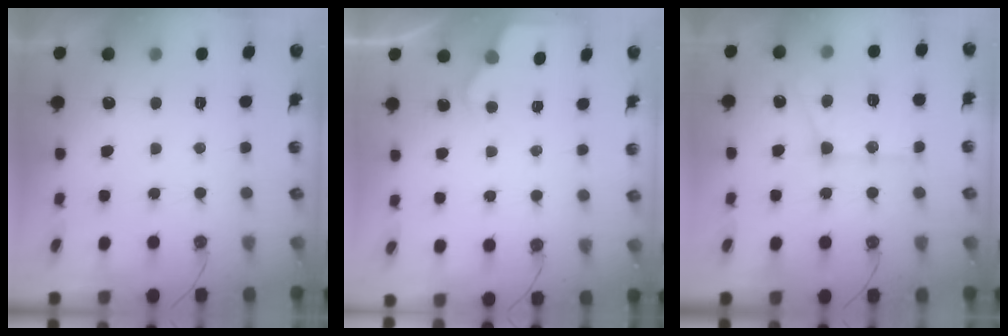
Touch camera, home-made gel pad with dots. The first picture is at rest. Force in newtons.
{"total": 3.3, "press": 3.3, "slide": 0.5}
{"total": 15.0, "press": 14.9, "slide": 1.7}